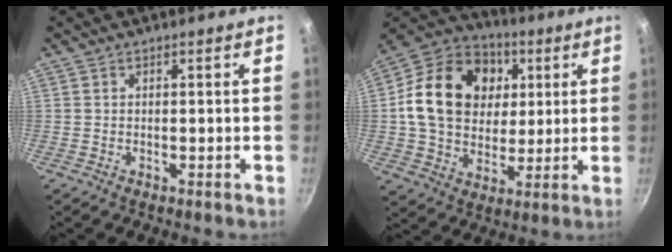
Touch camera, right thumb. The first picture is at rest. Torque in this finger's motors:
{"motor_torque": [0.43, 1.77, 0.84, -0.54, 0.14]}